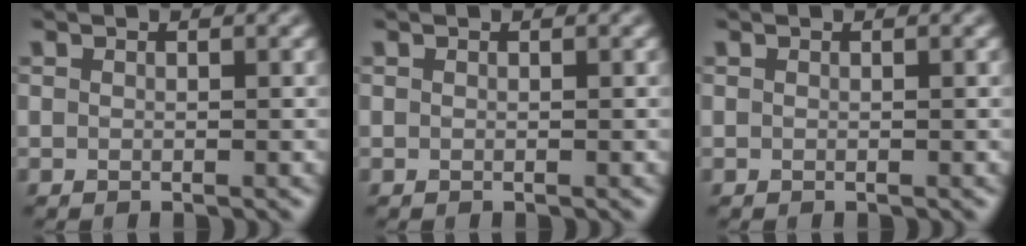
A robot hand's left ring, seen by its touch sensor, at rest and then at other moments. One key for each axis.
{"total": 0.0}
{"total": 0.0}